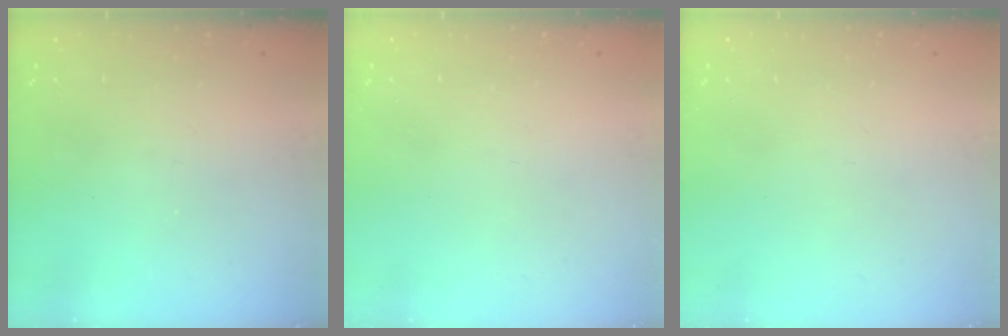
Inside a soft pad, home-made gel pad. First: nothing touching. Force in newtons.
{"total": 0.0}
{"total": 0.0}